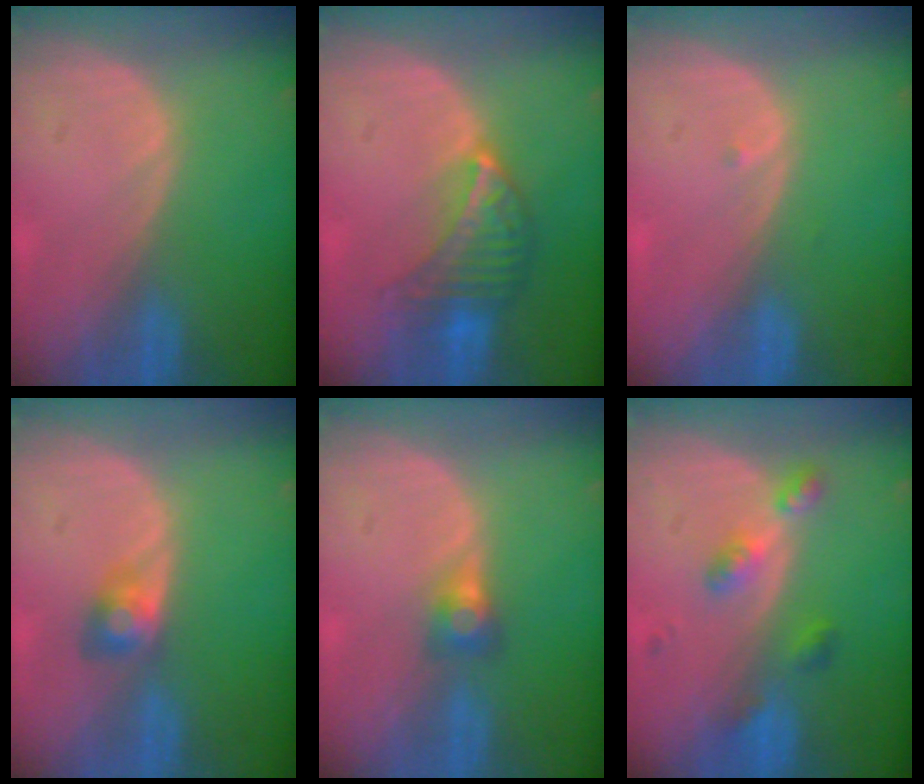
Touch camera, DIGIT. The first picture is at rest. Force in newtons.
{"total": 7.0, "press": 6.4, "slide": 2.9}
{"total": 0.5, "press": 0.4, "slide": 0.3}
{"total": 2.7, "press": 2.7, "slide": 0.0}
{"total": 2.7, "press": 2.5, "slide": 0.9}
{"total": 4.6, "press": 4.3, "slide": 1.7}